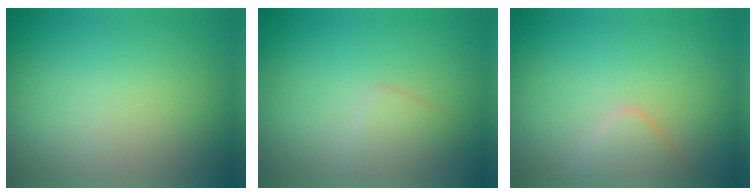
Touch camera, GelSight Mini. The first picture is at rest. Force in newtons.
{"total": 1.6, "press": 1.6, "slide": 0.1}
{"total": 2.2, "press": 2.2, "slide": 0.1}